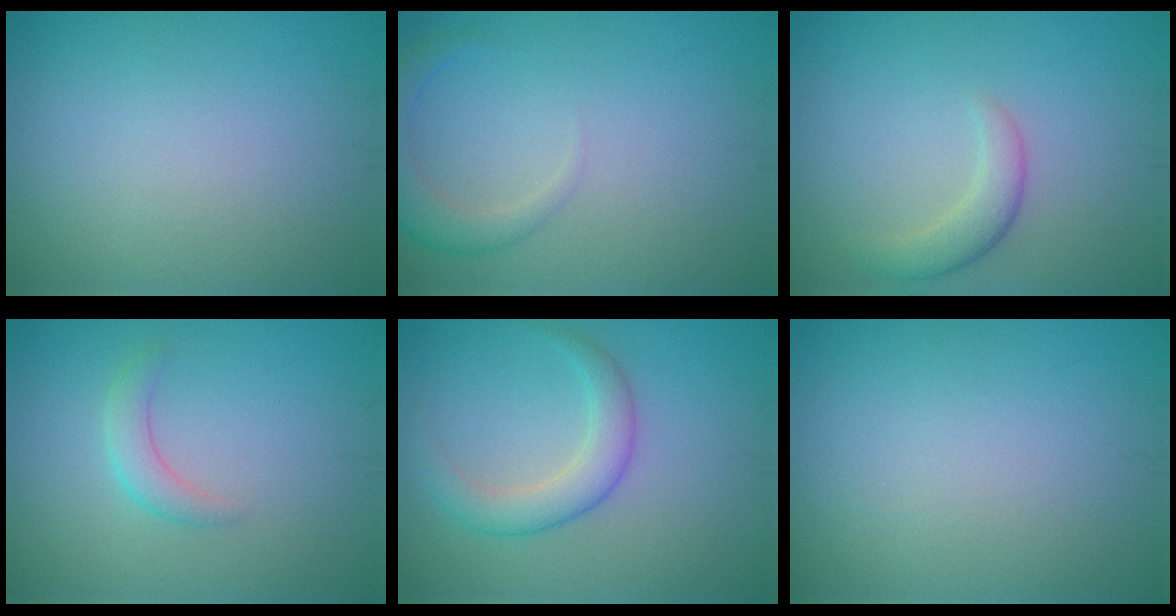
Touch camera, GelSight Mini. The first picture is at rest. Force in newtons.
{"total": 2.8, "press": 2.8, "slide": 0.3}
{"total": 2.2, "press": 2.2, "slide": 0.2}
{"total": 1.8, "press": 1.8, "slide": 0.0}
{"total": 3.2, "press": 3.2, "slide": 0.1}
{"total": 0.0}